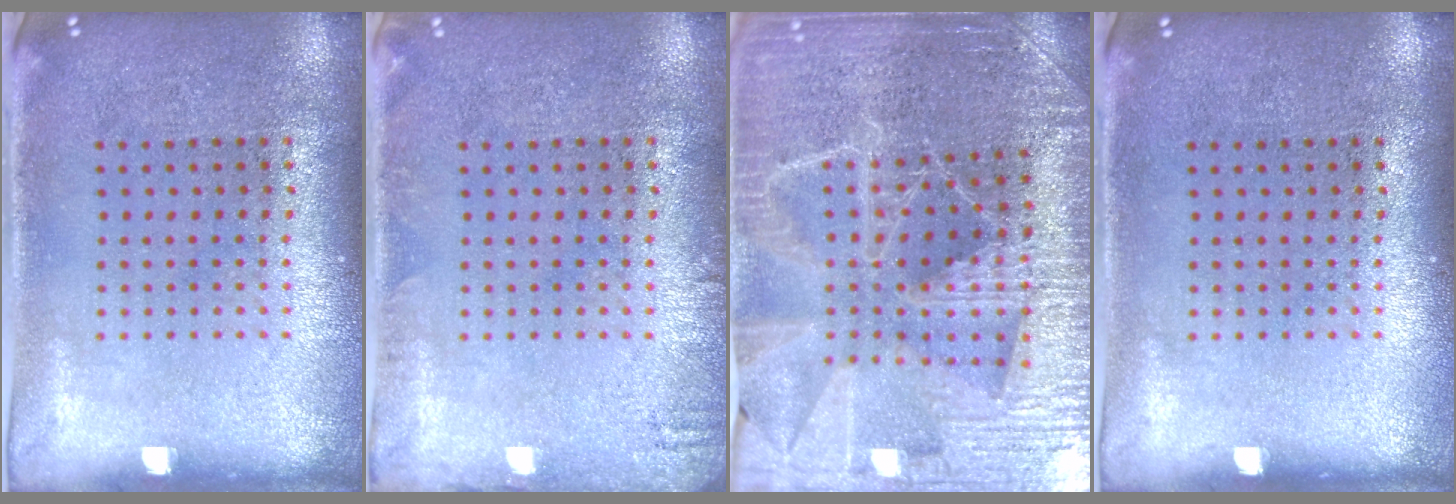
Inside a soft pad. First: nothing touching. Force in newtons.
{"total": 1.1, "press": 1.1, "slide": 0.2}
{"total": 4.6, "press": 4.4, "slide": 1.5}
{"total": 0.0}